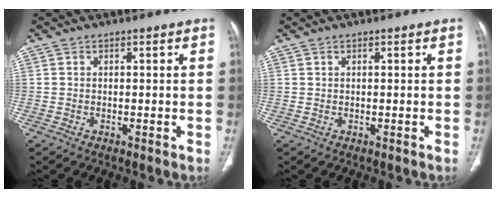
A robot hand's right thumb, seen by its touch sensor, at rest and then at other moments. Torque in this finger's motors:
{"motor_torque": [-0.02, 0.02, -0.25, 0.25, 0.00]}